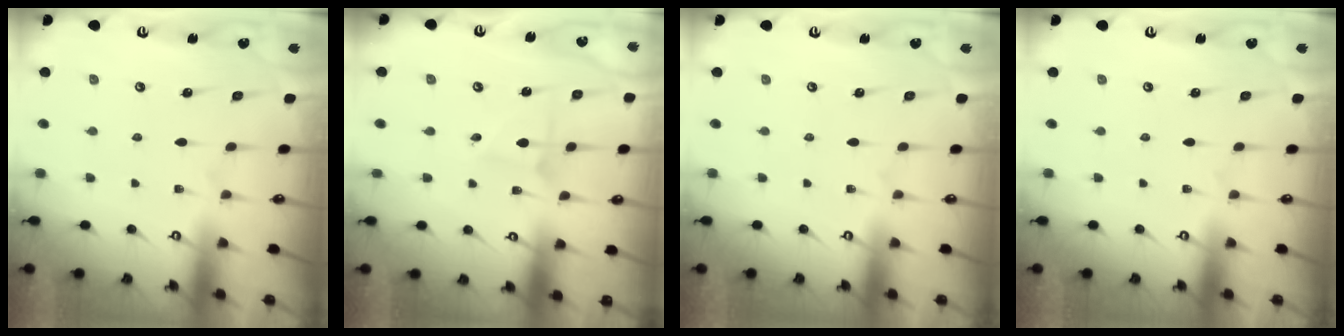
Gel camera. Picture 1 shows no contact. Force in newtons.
{"total": 2.2, "press": 2.2, "slide": 0.1}
{"total": 0.0}
{"total": 0.0}